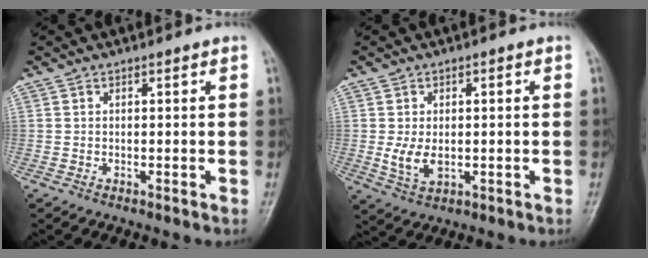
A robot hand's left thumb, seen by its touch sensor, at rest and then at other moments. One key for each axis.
{"total": 5.0, "fx": -0.6, "fy": 3.1, "fz": 3.8, "tx": -0.073, "ty": -0.004, "tz": -0.004}